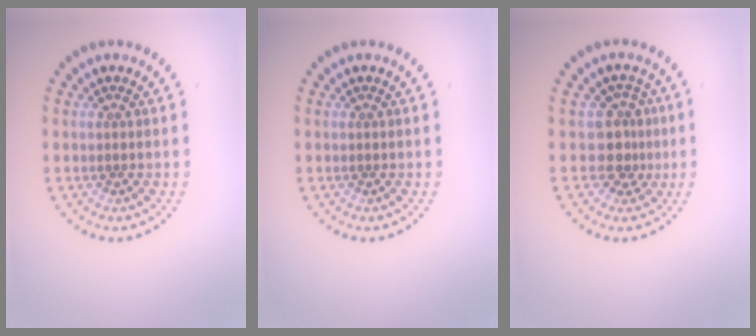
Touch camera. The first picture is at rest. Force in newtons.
{"total": 0.0}
{"total": 2.7, "press": 2.0, "slide": 1.8}